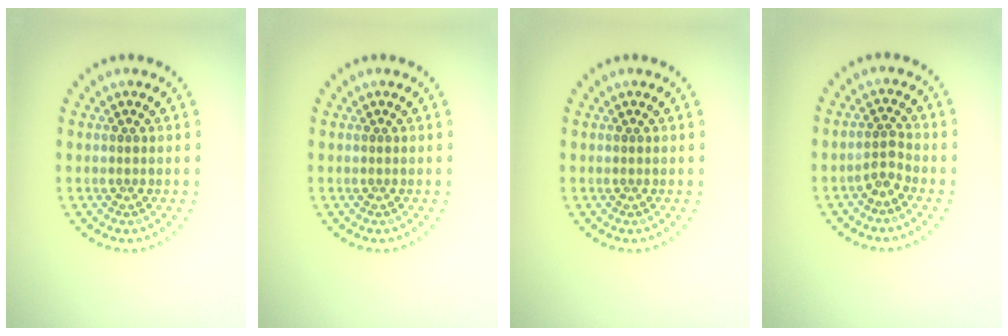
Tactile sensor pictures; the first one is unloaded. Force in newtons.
{"total": 0.0}
{"total": 0.0}
{"total": 1.7, "press": 1.2, "slide": 1.2}